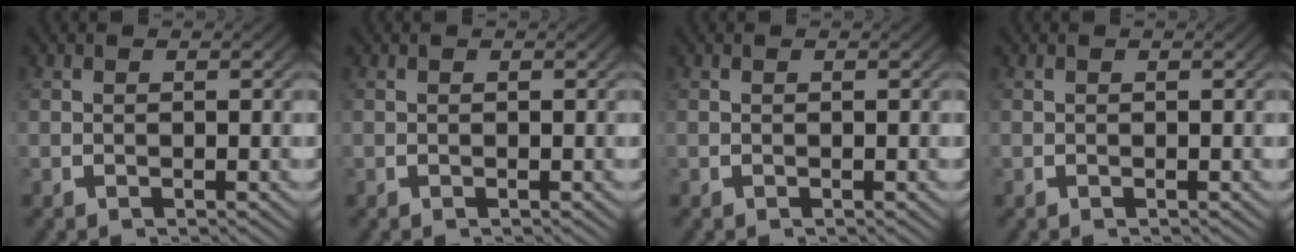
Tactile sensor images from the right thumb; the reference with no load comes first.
{"total": 0.0}
{"total": 0.0}
{"total": 0.0}